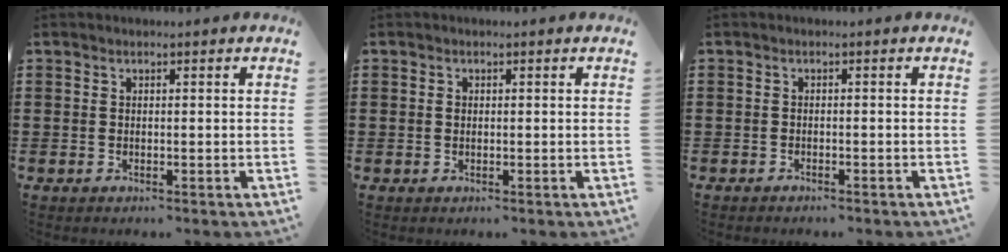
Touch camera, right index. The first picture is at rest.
{"total": 0.7, "force": [0.1, 0.5, 0.4], "torque": [-0.010, 0.001, 0.002]}
{"total": 0.8, "force": [-0.8, 0.0, 0.1], "torque": [-0.004, -0.001, -0.015]}